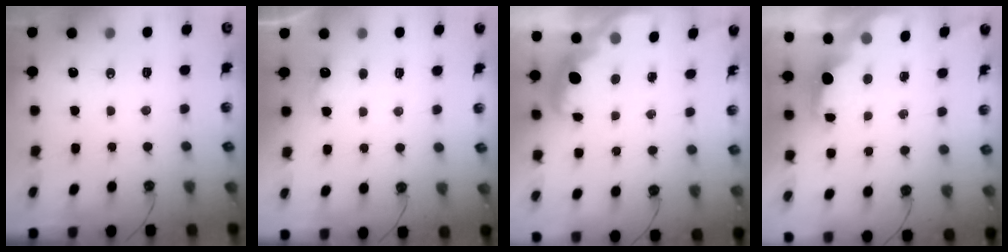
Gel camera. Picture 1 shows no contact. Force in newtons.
{"total": 2.9, "press": 2.8, "slide": 0.9}
{"total": 2.7, "press": 2.6, "slide": 0.6}
{"total": 1.9, "press": 1.7, "slide": 0.8}